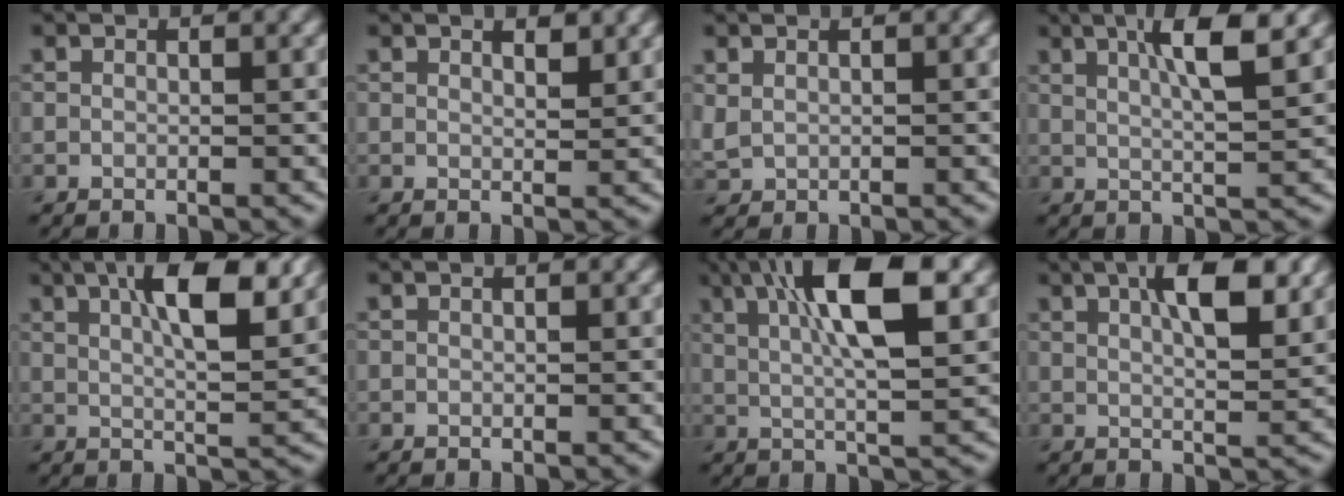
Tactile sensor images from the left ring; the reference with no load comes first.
{"total": 1.5, "force": [1.2, 0.3, 0.8], "torque": [-0.011, 0.000, 0.021]}
{"total": 0.9, "force": [0.4, 0.6, 0.5], "torque": [-0.015, -0.001, 0.013]}
{"total": 5.7, "force": [2.5, 1.1, 5.0], "torque": [-0.075, 0.004, 0.038]}
{"total": 8.7, "force": [3.7, 2.5, 7.5], "torque": [-0.108, 0.014, 0.051]}
{"total": 0.0}
{"total": 9.5, "force": [3.2, 2.4, 8.6], "torque": [-0.135, 0.008, 0.049]}
{"total": 6.9, "force": [2.9, 2.1, 5.9], "torque": [-0.084, 0.009, 0.039]}